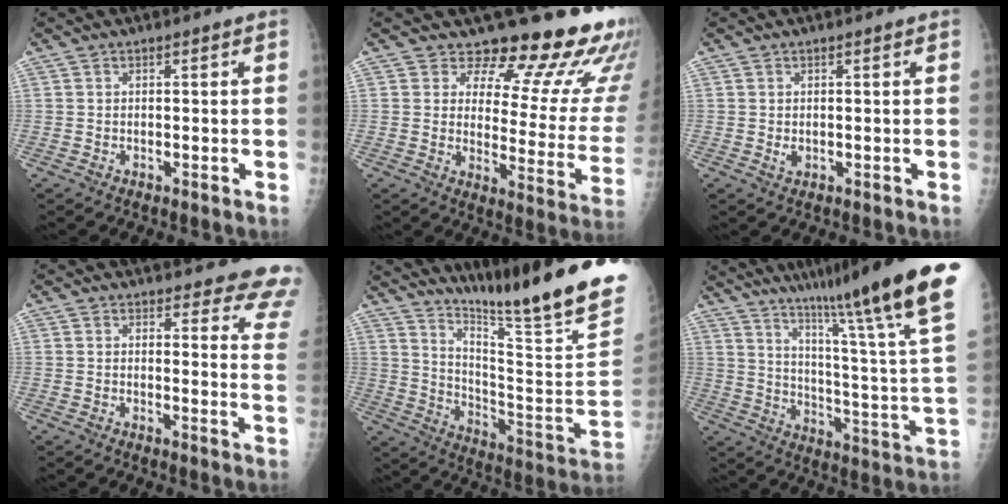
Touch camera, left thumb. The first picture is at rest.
{"total": 19.2, "force": [15.6, 7.0, 8.8], "torque": [-0.062, -0.124, 0.179]}
{"total": 1.2, "force": [0.2, 0.8, 0.9], "torque": [-0.013, -0.003, 0.008]}
{"total": 13.8, "force": [13.1, 3.3, 3.2], "torque": [0.018, -0.106, 0.114]}
{"total": 24.3, "force": [19.5, -1.3, 14.5], "torque": [-0.210, -0.155, 0.299]}
{"total": 30.7, "force": [21.6, 1.2, 21.8], "torque": [-0.292, -0.108, 0.317]}